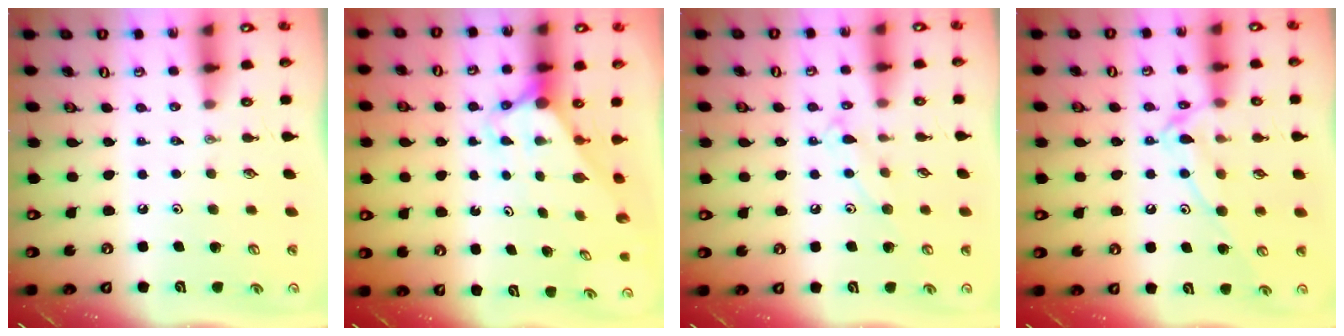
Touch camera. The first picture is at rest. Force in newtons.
{"total": 2.7, "press": 2.7, "slide": 0.0}
{"total": 8.0, "press": 8.0, "slide": 0.7}
{"total": 12.1, "press": 12.1, "slide": 0.7}